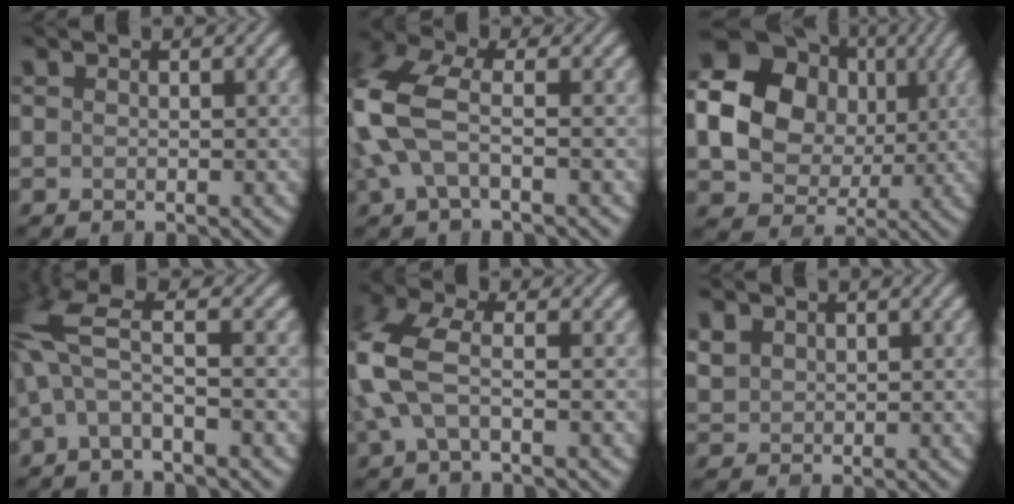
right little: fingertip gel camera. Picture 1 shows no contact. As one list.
[{"total": 6.5, "force": [-0.5, 3.2, 5.6], "torque": [-0.149, 0.013, -0.019]}, {"total": 16.1, "force": [2.5, 14.0, 7.4], "torque": [-0.175, 0.028, 0.021]}, {"total": 6.1, "force": [0.3, 1.8, 5.8], "torque": [-0.140, 0.016, -0.003]}, {"total": 5.6, "force": [-0.5, 2.6, 4.9], "torque": [-0.129, 0.011, -0.016]}, {"total": 1.6, "force": [0.6, 1.4, 0.6], "torque": [-0.022, 0.003, 0.019]}]